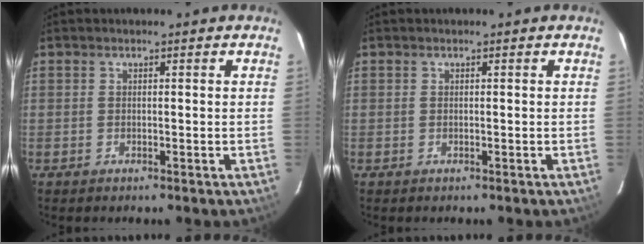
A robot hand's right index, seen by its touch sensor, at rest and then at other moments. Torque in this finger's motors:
{"motor_torque": [0.00, 0.00, 0.04, 0.00]}